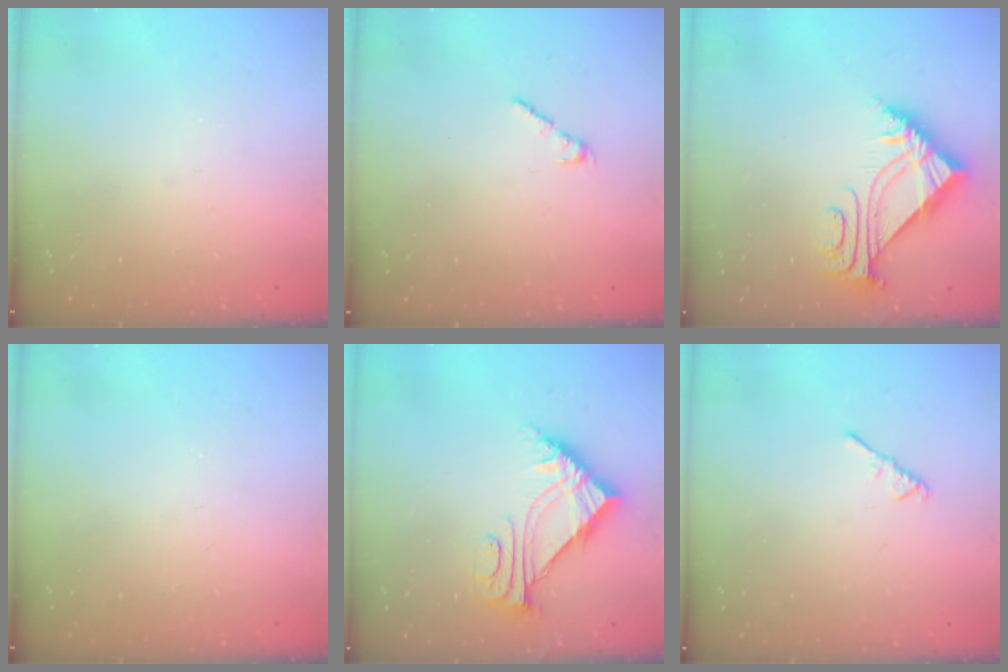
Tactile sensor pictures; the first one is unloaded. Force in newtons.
{"total": 2.5, "press": 2.4, "slide": 0.7}
{"total": 6.5, "press": 6.4, "slide": 0.9}
{"total": 0.0}
{"total": 8.0, "press": 8.0, "slide": 0.8}
{"total": 2.6, "press": 2.6, "slide": 0.6}